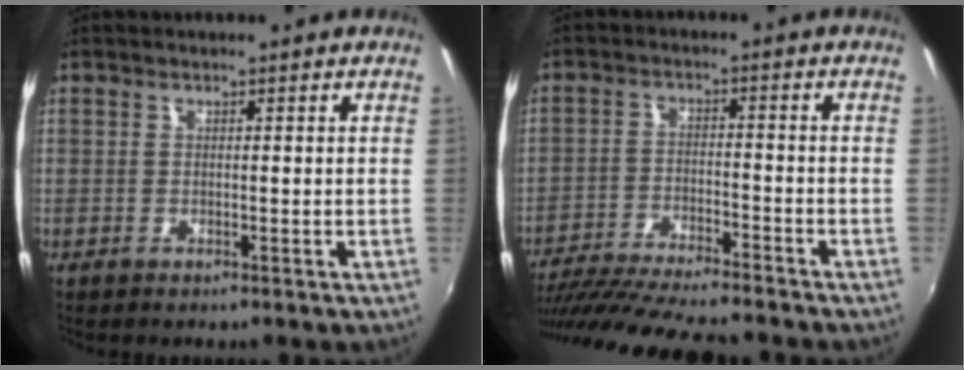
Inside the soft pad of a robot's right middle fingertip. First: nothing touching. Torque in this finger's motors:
{"motor_torque": [1.04, -1.10, 0.52, 0.21]}